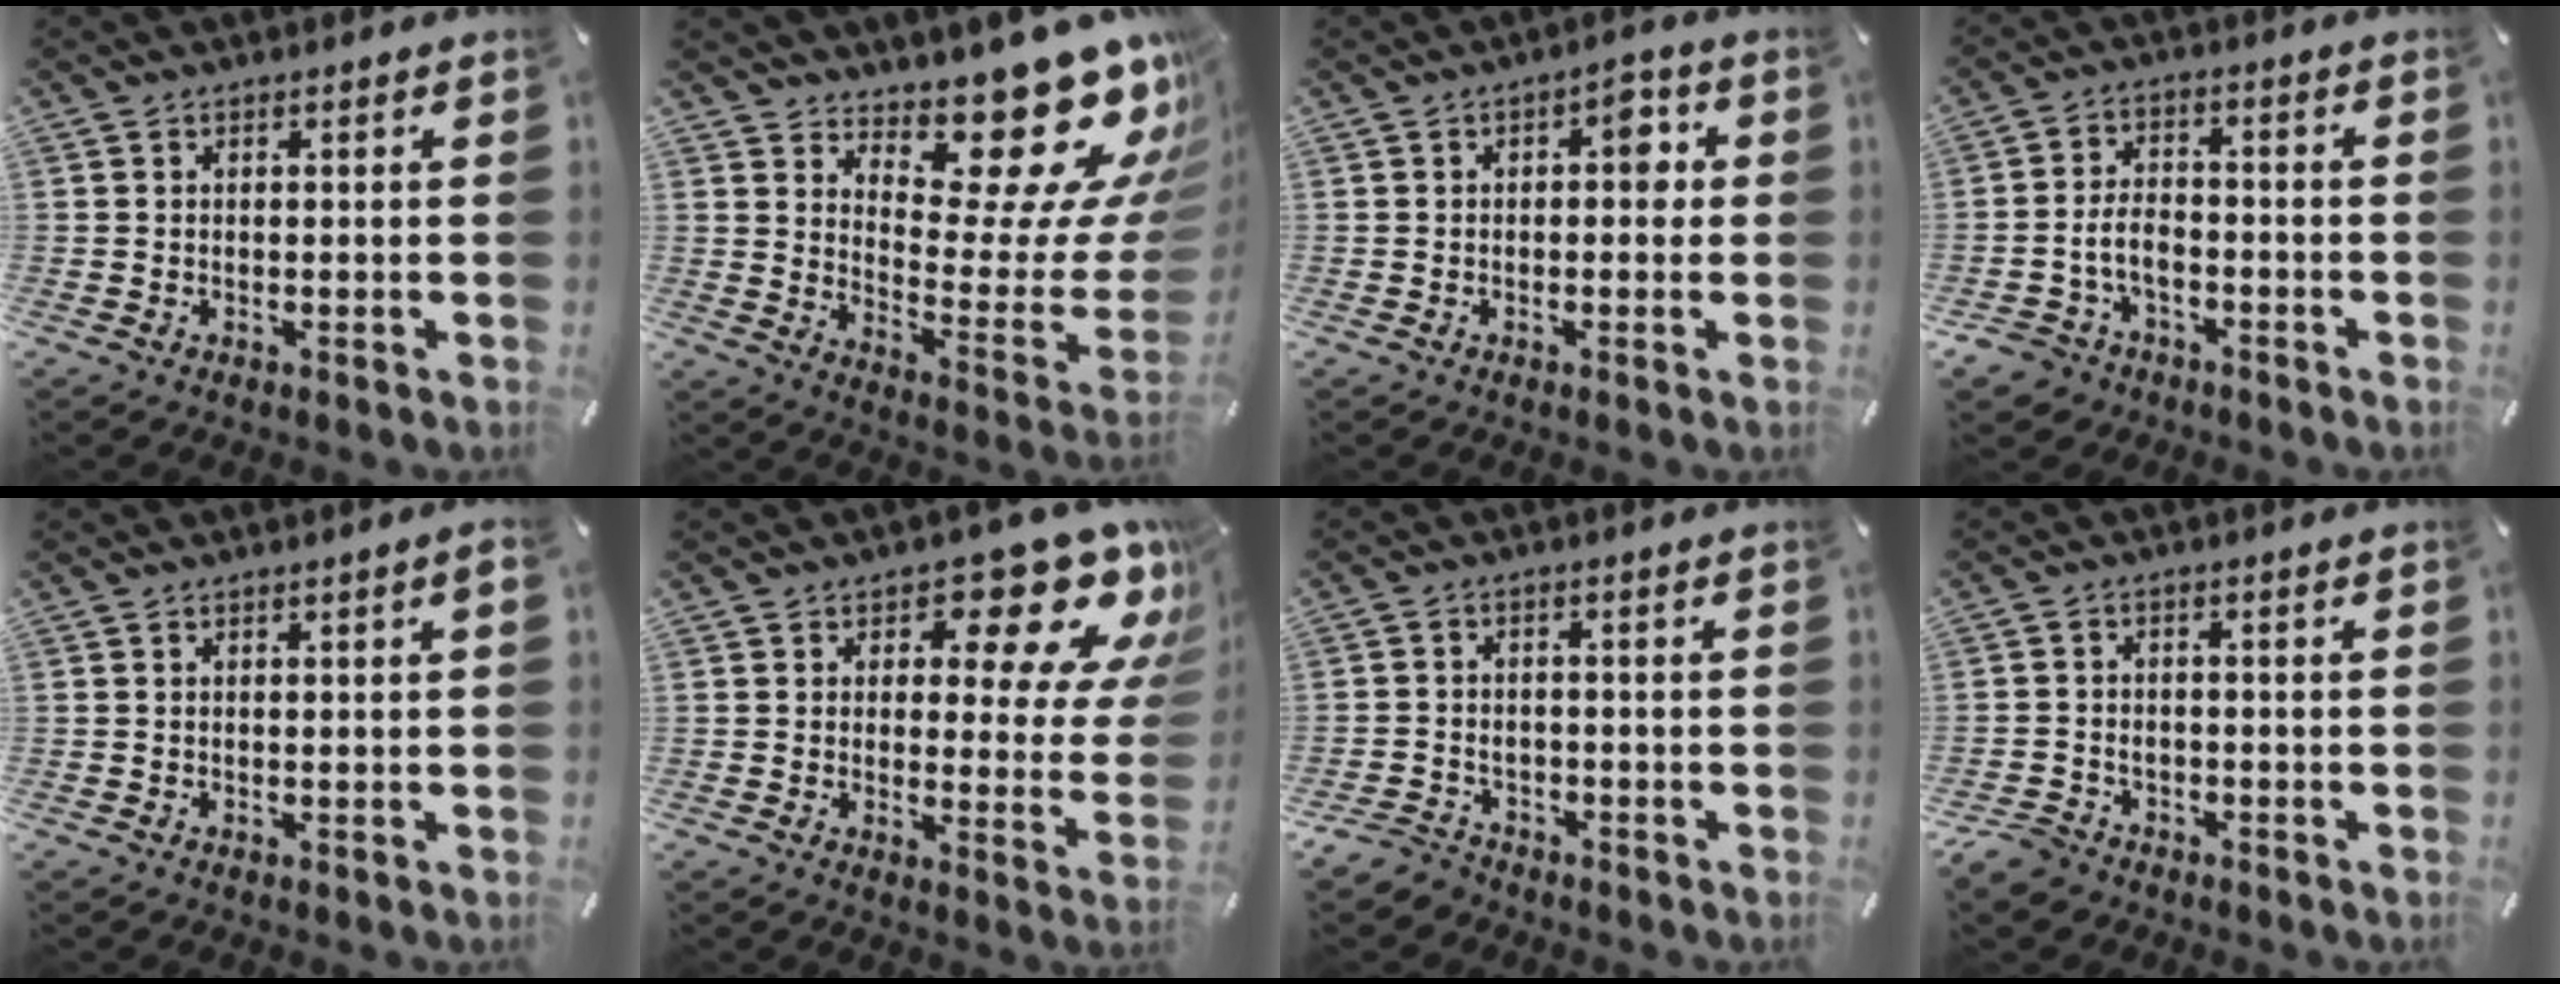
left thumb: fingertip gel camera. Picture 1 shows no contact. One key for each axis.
{"total": 22.8, "fx": 15.9, "fy": 9.1, "fz": 13.6, "tx": -0.148, "ty": -0.130, "tz": 0.253}
{"total": 4.5, "fx": 0.2, "fy": 2.6, "fz": 3.7, "tx": -0.035, "ty": 0.000, "tz": -0.010}
{"total": 6.7, "fx": -2.6, "fy": 5.0, "fz": 3.6, "tx": -0.089, "ty": 0.010, "tz": -0.052}
{"total": 1.2, "fx": 0.3, "fy": 0.1, "fz": 1.1, "tx": -0.020, "ty": 0.000, "tz": 0.004}
{"total": 16.7, "fx": 9.8, "fy": 7.7, "fz": 11.1, "tx": -0.134, "ty": -0.072, "tz": 0.159}
{"total": 4.7, "fx": -3.7, "fy": 2.7, "fz": 1.2, "tx": -0.036, "ty": 0.014, "tz": -0.075}
{"total": 4.6, "fx": -3.2, "fy": 3.0, "fz": 1.4, "tx": -0.046, "ty": 0.012, "tz": -0.067}